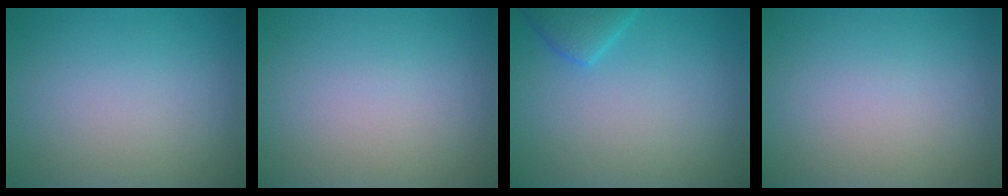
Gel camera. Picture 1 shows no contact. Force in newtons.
{"total": 0.0}
{"total": 2.3, "press": 2.3, "slide": 0.2}
{"total": 0.0}